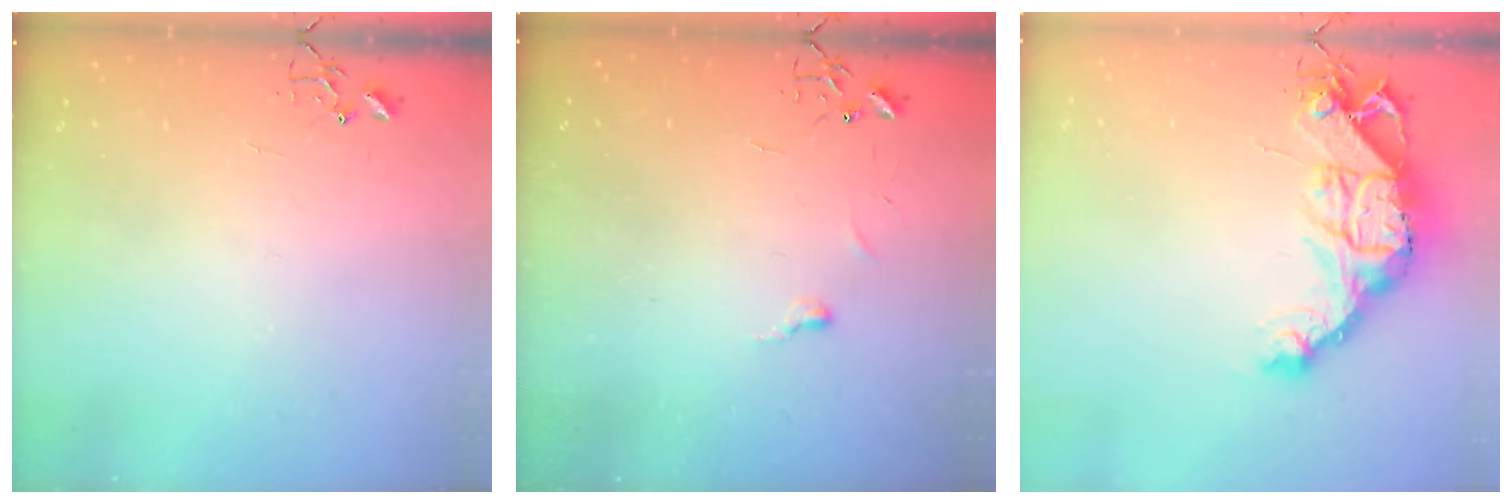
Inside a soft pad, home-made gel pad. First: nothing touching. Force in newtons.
{"total": 3.8, "press": 3.8, "slide": 0.5}
{"total": 18.1, "press": 18.0, "slide": 2.0}